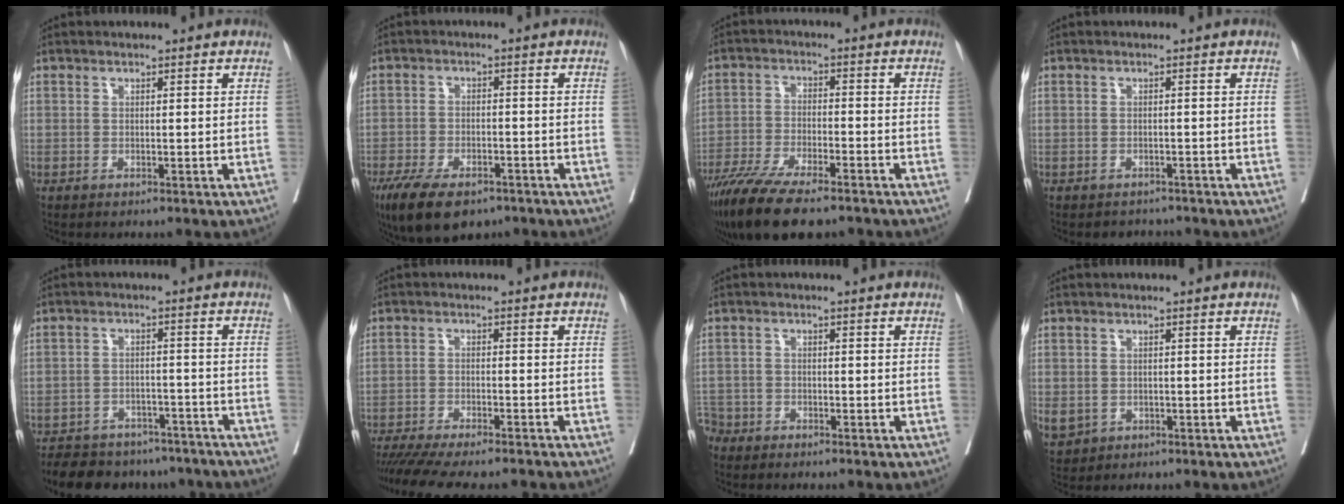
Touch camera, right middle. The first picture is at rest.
{"total": 11.0, "force": [-7.7, 4.2, 6.6], "torque": [-0.117, -0.014, -0.124]}
{"total": 14.5, "force": [-11.3, 2.7, 8.7], "torque": [-0.162, -0.037, -0.194]}
{"total": 1.9, "force": [-1.7, 0.7, -0.6], "torque": [0.008, 0.000, -0.029]}
{"total": 17.1, "force": [-14.7, 6.6, 5.6], "torque": [-0.130, 0.001, -0.193]}
{"total": 16.6, "force": [-14.7, 1.7, 7.7], "torque": [-0.138, -0.035, -0.211]}
{"total": 3.3, "force": [-3.0, 1.4, -0.2], "torque": [0.006, -0.001, -0.066]}
{"total": 6.3, "force": [-2.3, 5.4, 2.4], "torque": [-0.078, -0.003, -0.030]}